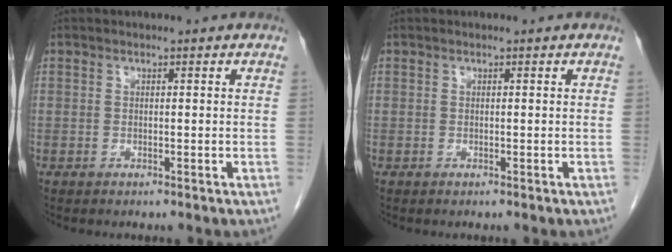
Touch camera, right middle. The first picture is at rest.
{"total": 0.0}